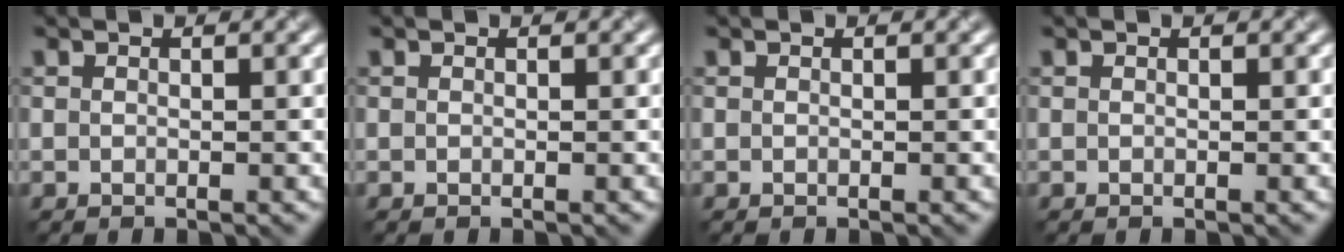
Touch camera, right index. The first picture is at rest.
{"total": 0.0}
{"total": 0.0}
{"total": 0.0}